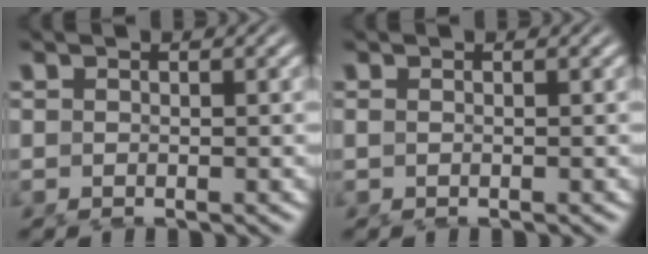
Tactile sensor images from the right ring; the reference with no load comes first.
{"total": 0.7, "force": [-0.2, -0.6, 0.3], "torque": [-0.002, -0.004, 0.002]}